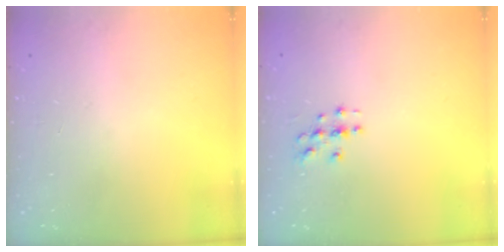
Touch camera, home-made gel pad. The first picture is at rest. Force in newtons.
{"total": 3.0, "press": 3.0, "slide": 0.3}